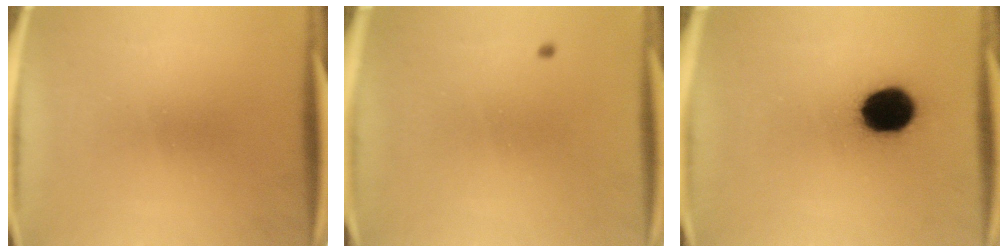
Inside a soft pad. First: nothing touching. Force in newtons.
{"total": 0.6}
{"total": 13.2}